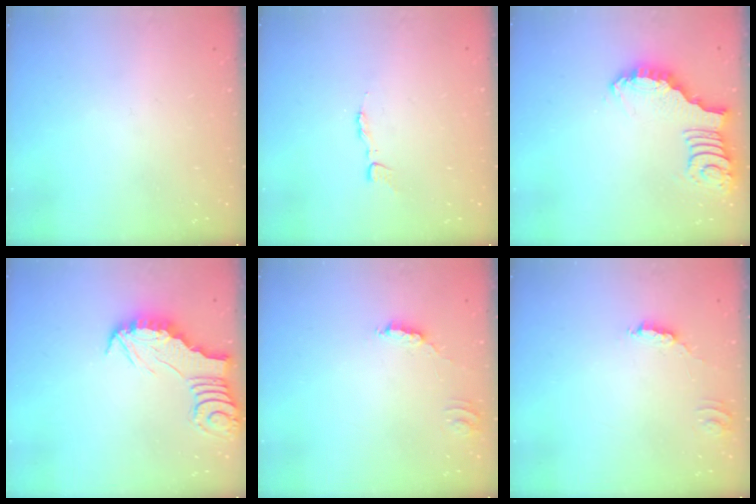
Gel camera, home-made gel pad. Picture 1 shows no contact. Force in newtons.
{"total": 3.5, "press": 3.5, "slide": 0.3}
{"total": 2.6, "press": 2.6, "slide": 0.4}
{"total": 2.5, "press": 2.5, "slide": 0.2}
{"total": 2.7, "press": 2.7, "slide": 0.2}
{"total": 2.7, "press": 2.7, "slide": 0.2}